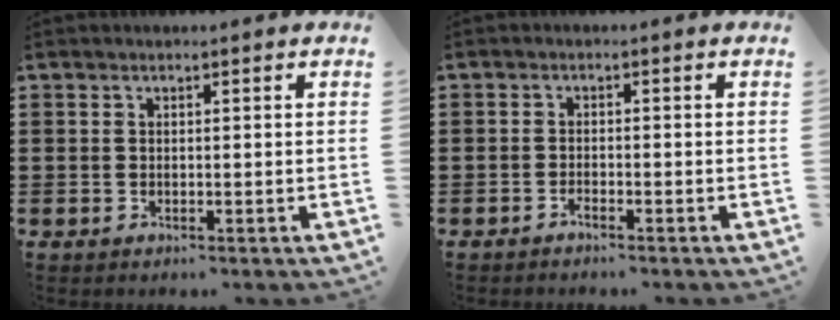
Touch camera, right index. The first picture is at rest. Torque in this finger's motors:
{"motor_torque": [-0.27, 0.88, -0.24, -0.21]}